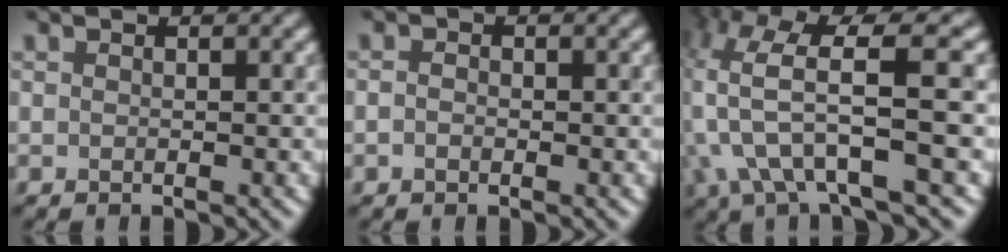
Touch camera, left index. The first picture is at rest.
{"total": 0.7, "force": [-0.2, 0.5, 0.5], "torque": [-0.010, 0.003, -0.005]}
{"total": 8.0, "force": [-1.0, 2.8, 7.4], "torque": [-0.148, 0.007, -0.016]}